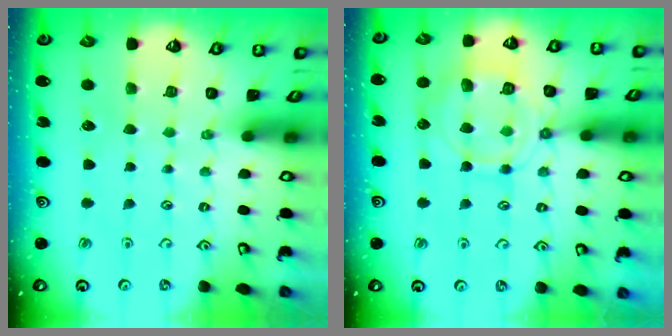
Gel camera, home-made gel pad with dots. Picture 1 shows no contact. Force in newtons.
{"total": 12.1, "press": 12.0, "slide": 1.4}